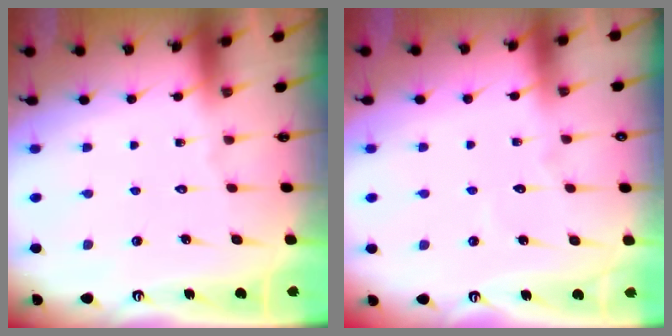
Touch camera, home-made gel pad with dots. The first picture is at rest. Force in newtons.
{"total": 2.5, "press": 2.5, "slide": 0.2}